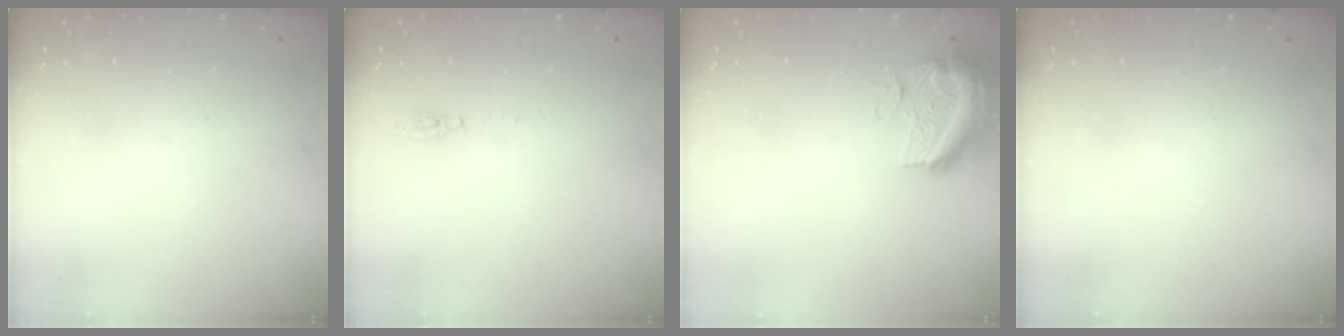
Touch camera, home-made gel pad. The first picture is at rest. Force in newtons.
{"total": 3.9, "press": 3.8, "slide": 1.0}
{"total": 10.3, "press": 10.3, "slide": 0.6}
{"total": 0.0}